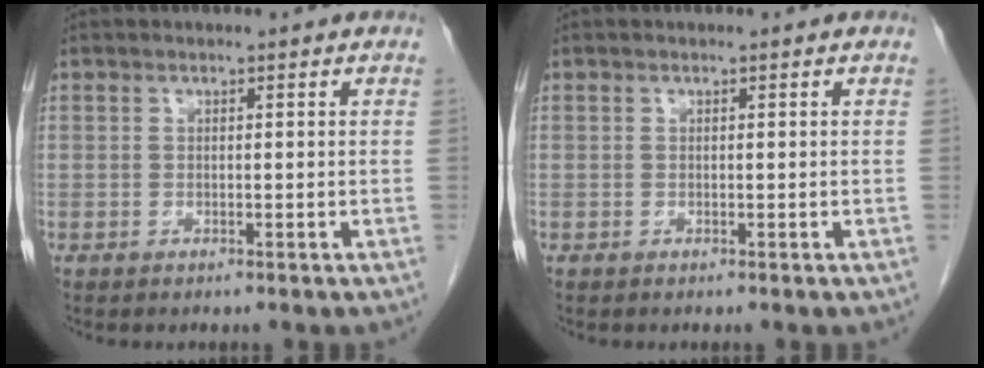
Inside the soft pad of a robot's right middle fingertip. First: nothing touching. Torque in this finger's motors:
{"motor_torque": [0.08, 0.21, 0.01, 0.01]}